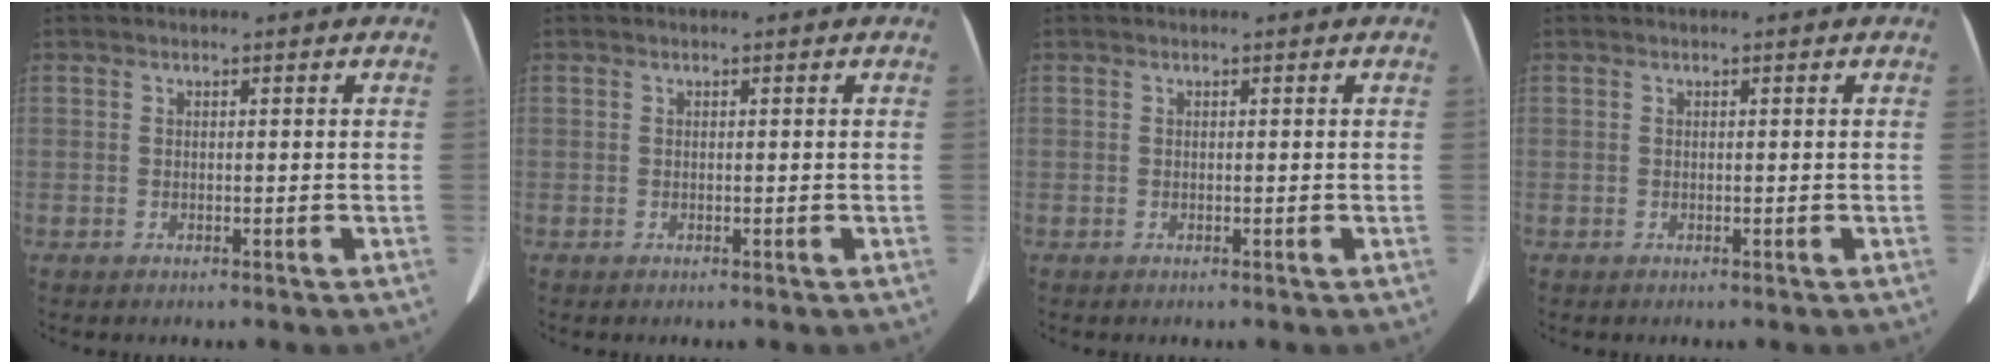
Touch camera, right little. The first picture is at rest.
{"total": 0.0}
{"total": 0.0}
{"total": 0.0}